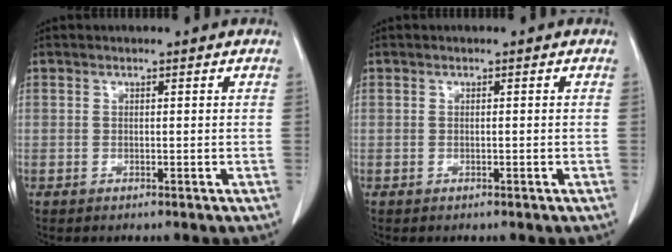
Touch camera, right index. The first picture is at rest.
{"total": 0.0}